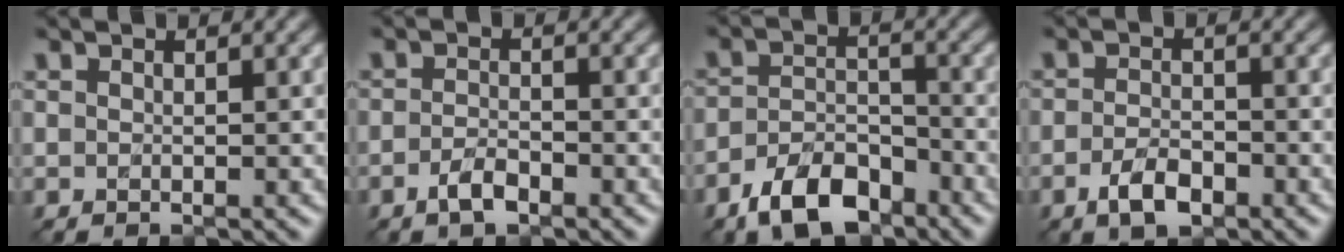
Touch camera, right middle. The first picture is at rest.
{"total": 1.3, "force": [-1.0, 0.3, 0.8], "torque": [-0.028, 0.009, -0.023]}
{"total": 5.5, "force": [-4.1, 2.5, 2.7], "torque": [-0.054, 0.008, -0.077]}
{"total": 2.1, "force": [-1.3, 0.8, 1.4], "torque": [-0.039, 0.007, -0.027]}